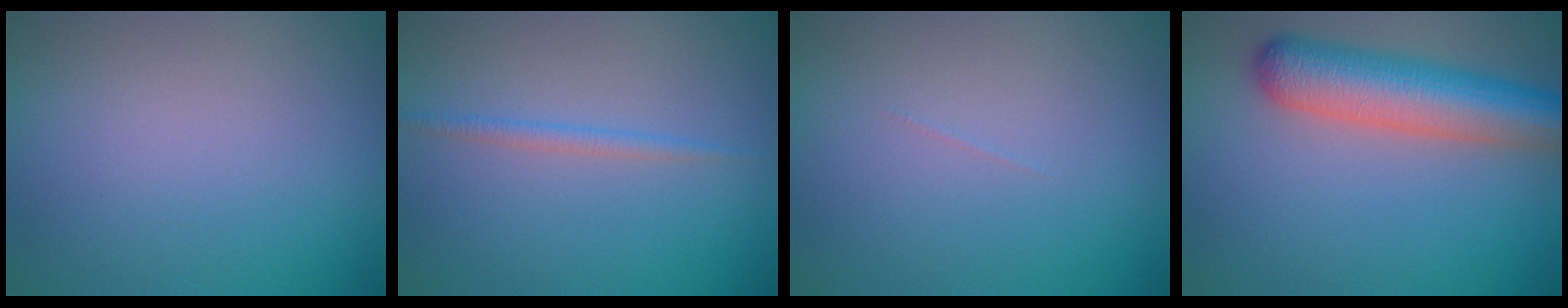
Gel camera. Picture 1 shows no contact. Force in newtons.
{"total": 1.1, "press": 1.1, "slide": 0.1}
{"total": 0.0}
{"total": 7.4, "press": 7.4, "slide": 0.3}